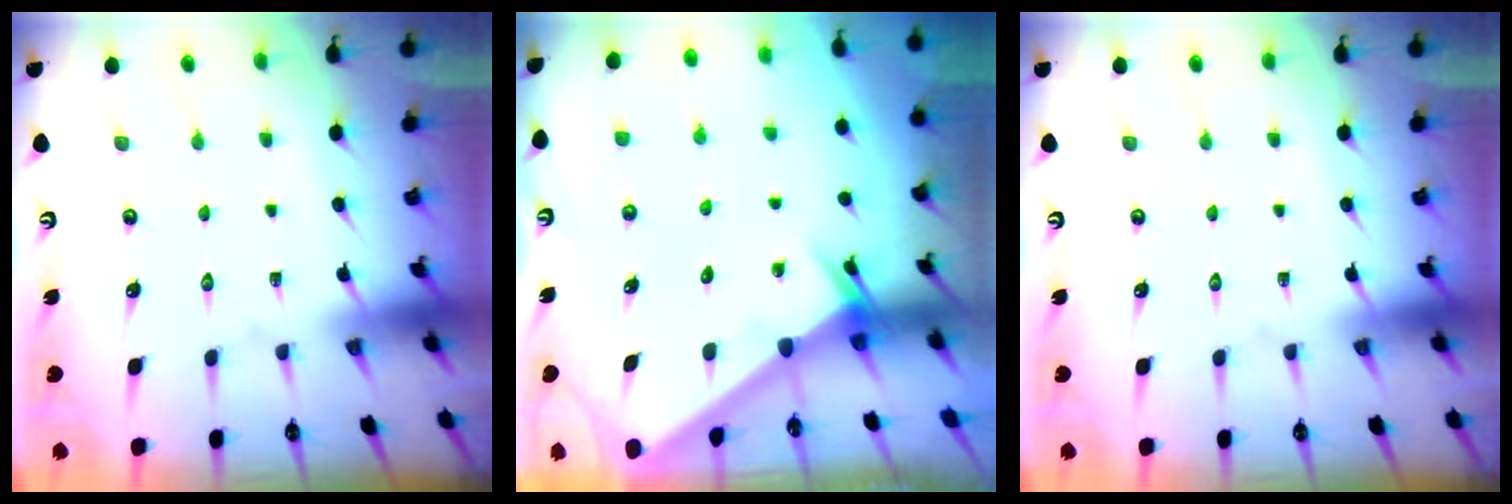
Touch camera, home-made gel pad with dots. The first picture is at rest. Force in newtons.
{"total": 2.5, "press": 2.5, "slide": 0.1}
{"total": 0.0}